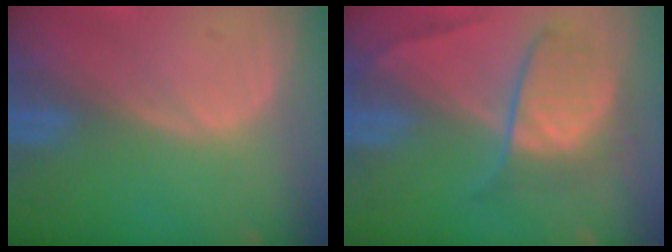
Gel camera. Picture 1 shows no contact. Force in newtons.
{"total": 6.7, "press": 6.7, "slide": 0.1}